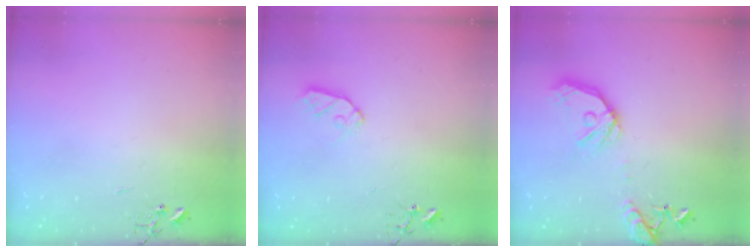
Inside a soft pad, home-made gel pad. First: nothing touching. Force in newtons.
{"total": 7.6, "press": 7.6, "slide": 0.5}
{"total": 16.6, "press": 16.4, "slide": 2.7}